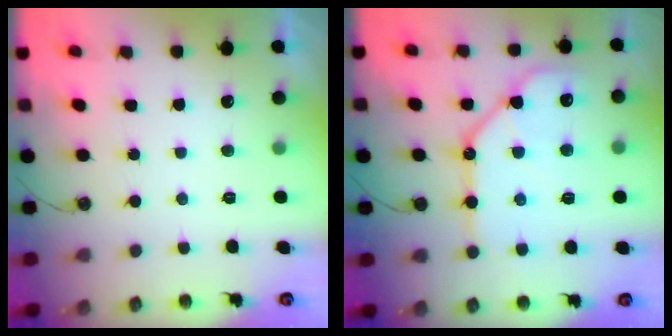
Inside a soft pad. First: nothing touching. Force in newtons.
{"total": 16.5, "press": 16.4, "slide": 1.8}